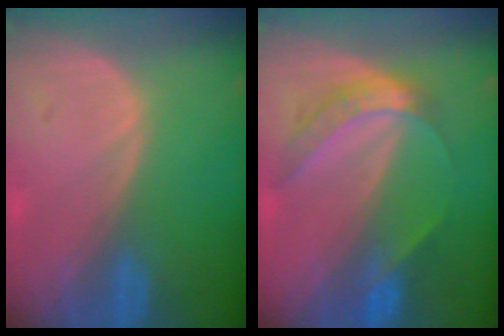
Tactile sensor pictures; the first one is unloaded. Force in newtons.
{"total": 6.3, "press": 5.2, "slide": 3.4}